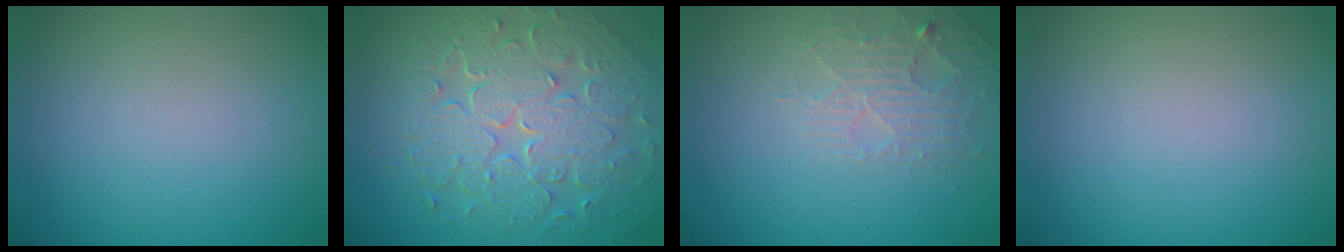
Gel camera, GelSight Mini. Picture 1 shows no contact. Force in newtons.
{"total": 8.7, "press": 6.3, "slide": 6.1}
{"total": 3.1, "press": 3.0, "slide": 0.6}
{"total": 0.0}